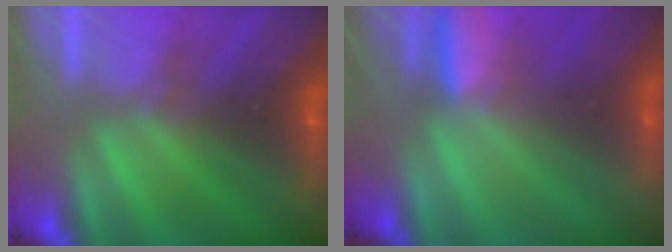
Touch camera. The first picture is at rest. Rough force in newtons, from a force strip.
{"total": 3.0}